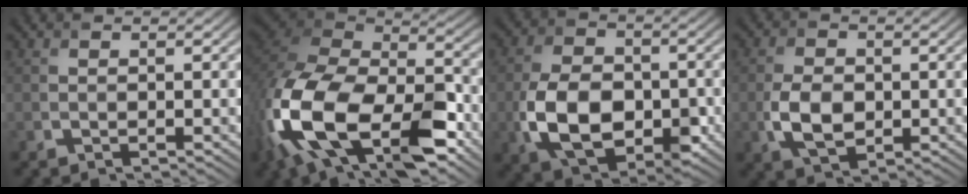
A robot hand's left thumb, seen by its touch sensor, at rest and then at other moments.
{"total": 20.4, "force": [-8.2, 11.3, 14.8], "torque": [-0.355, -0.052, -0.129]}
{"total": 11.0, "force": [-2.8, 7.1, 7.8], "torque": [-0.171, -0.014, -0.054]}
{"total": 5.4, "force": [-0.9, 3.6, 4.0], "torque": [-0.089, -0.009, -0.018]}